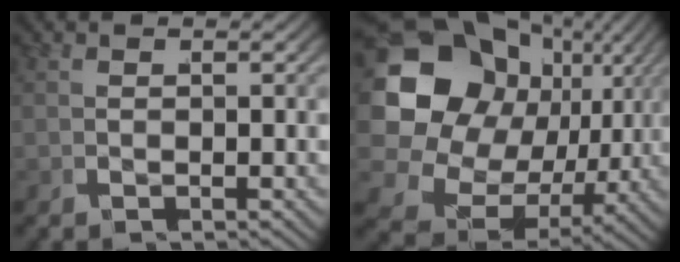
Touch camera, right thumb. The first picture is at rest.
{"total": 16.8, "force": [0.6, 12.8, 10.9], "torque": [-0.225, -0.036, 0.010]}